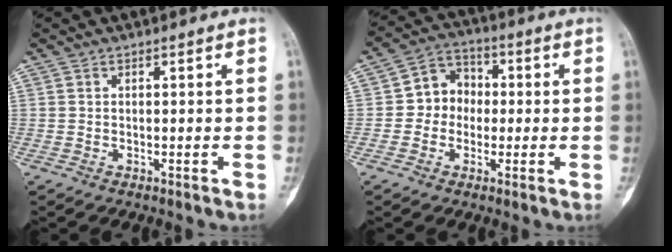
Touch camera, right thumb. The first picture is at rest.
{"total": 7.8, "force": [-0.3, 6.9, 3.7], "torque": [-0.023, 0.025, -0.020]}